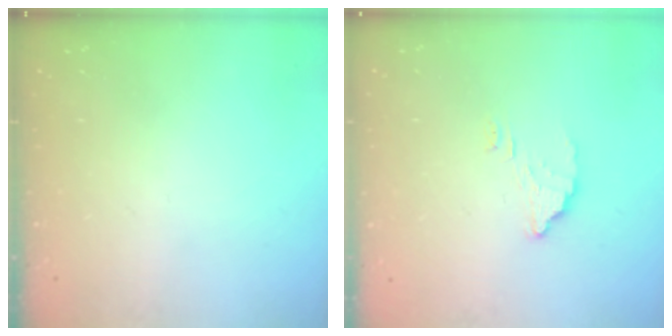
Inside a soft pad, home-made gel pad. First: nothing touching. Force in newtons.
{"total": 2.7, "press": 2.7, "slide": 0.2}